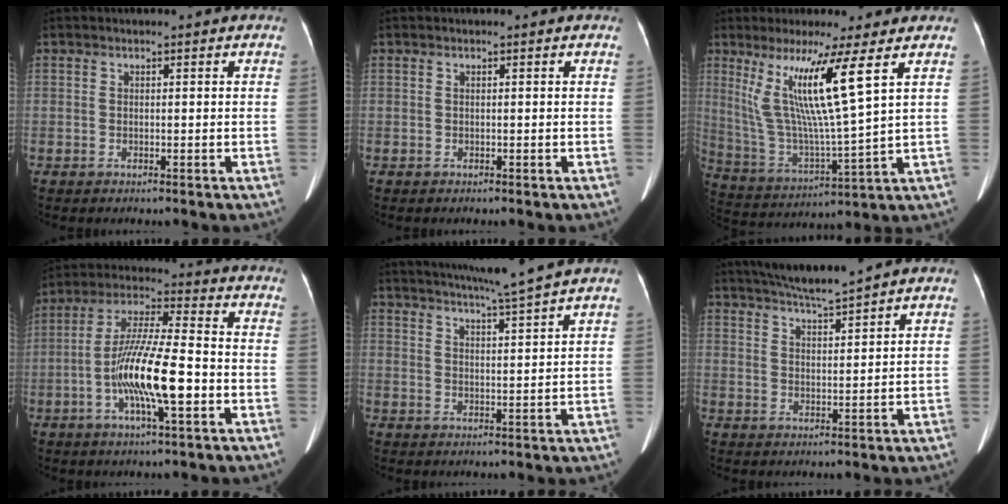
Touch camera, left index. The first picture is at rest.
{"total": 0.0}
{"total": 13.0, "force": [5.6, -1.3, 11.6], "torque": [-0.236, -0.022, 0.113]}
{"total": 14.0, "force": [-3.8, 1.9, 13.3], "torque": [-0.256, 0.002, -0.069]}
{"total": 8.8, "force": [7.7, -2.1, 3.7], "torque": [-0.062, -0.007, 0.115]}
{"total": 5.9, "force": [5.3, -1.2, 2.4], "torque": [-0.044, 0.000, 0.098]}